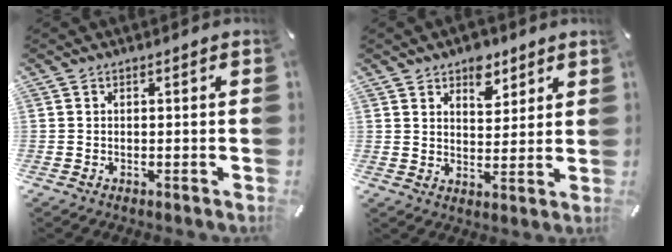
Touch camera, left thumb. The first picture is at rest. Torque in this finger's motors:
{"motor_torque": [1.00, 0.39, 0.31, -0.03, -0.01]}